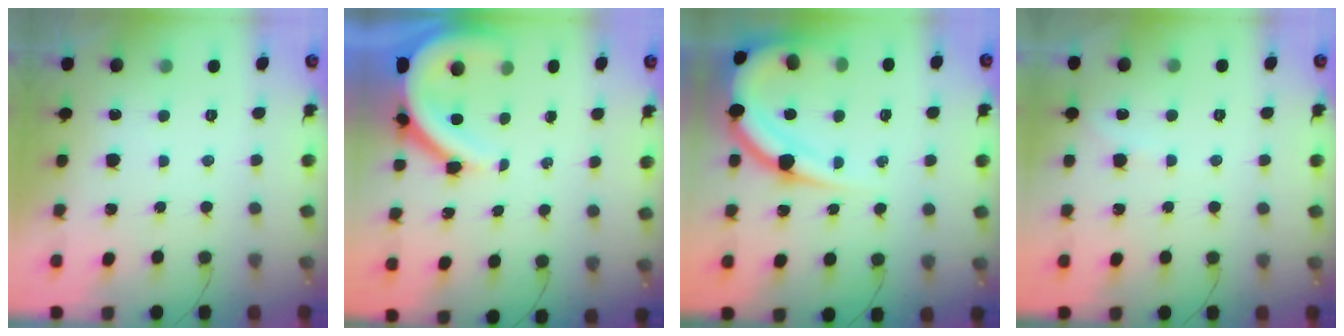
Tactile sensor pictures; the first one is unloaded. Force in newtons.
{"total": 9.8, "press": 9.7, "slide": 1.2}
{"total": 16.7, "press": 16.7, "slide": 1.7}
{"total": 2.4, "press": 2.4, "slide": 0.4}